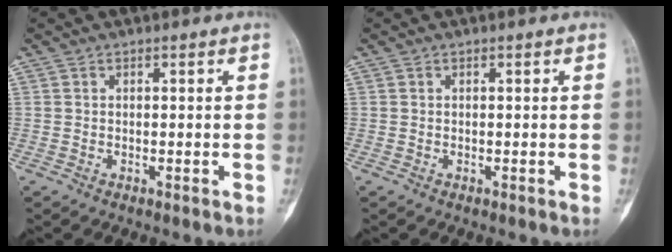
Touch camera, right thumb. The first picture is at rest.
{"total": 0.0}